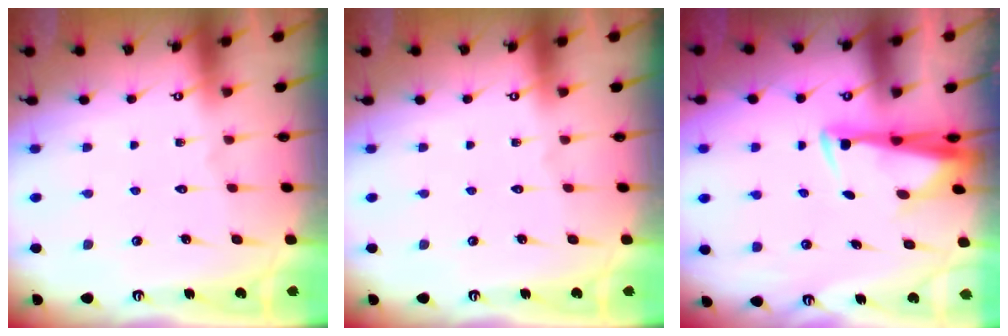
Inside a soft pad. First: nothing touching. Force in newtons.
{"total": 0.0}
{"total": 3.3, "press": 3.1, "slide": 1.0}